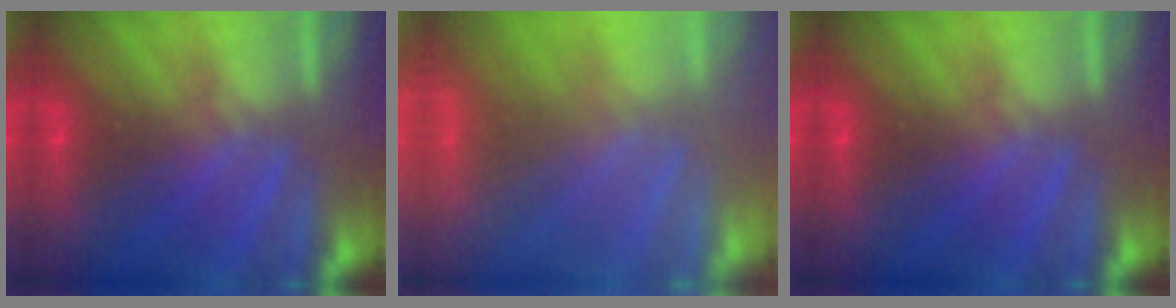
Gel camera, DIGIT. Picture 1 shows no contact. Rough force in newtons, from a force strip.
{"total": 6.4}
{"total": 0.0}